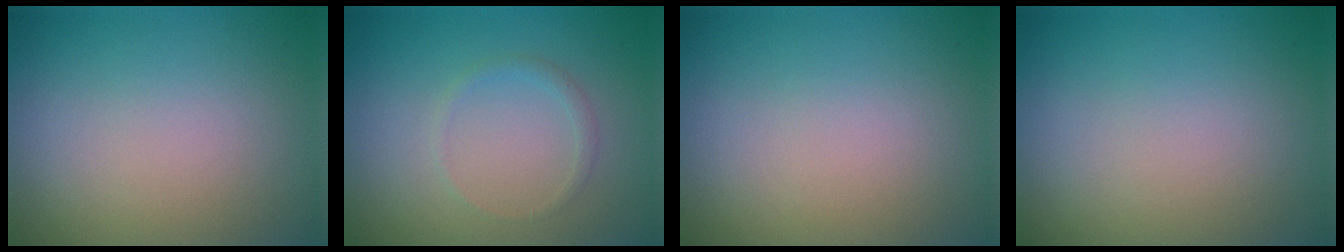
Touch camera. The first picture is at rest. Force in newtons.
{"total": 0.9, "press": 0.9, "slide": 0.1}
{"total": 0.0}
{"total": 0.0}